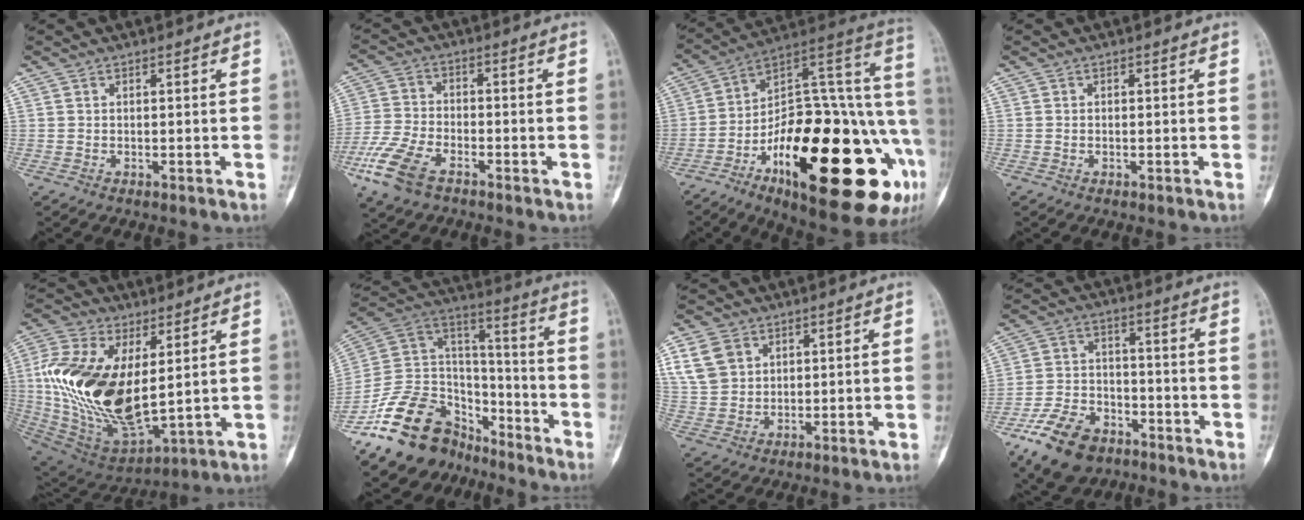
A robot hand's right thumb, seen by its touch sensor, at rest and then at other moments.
{"total": 10.7, "force": [-6.0, 5.6, 6.8], "torque": [-0.152, 0.010, -0.122]}
{"total": 36.6, "force": [-12.4, 14.1, 31.4], "torque": [-0.388, 0.057, -0.185]}
{"total": 0.0}
{"total": 24.7, "force": [3.3, 13.0, 20.7], "torque": [-0.407, -0.027, 0.072]}
{"total": 21.9, "force": [-14.5, 13.9, 8.7], "torque": [-0.129, 0.112, -0.253]}
{"total": 8.6, "force": [3.8, 6.7, 4.0], "torque": [-0.062, -0.005, 0.083]}
{"total": 13.5, "force": [-8.1, 8.1, 7.1], "torque": [-0.115, 0.043, -0.146]}